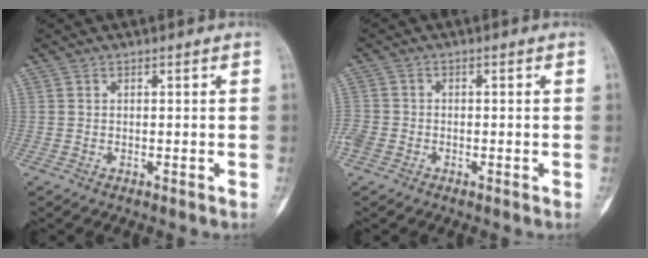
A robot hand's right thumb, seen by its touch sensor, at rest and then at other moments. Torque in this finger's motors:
{"motor_torque": [0.58, 0.05, 0.14, -0.28, -0.02]}